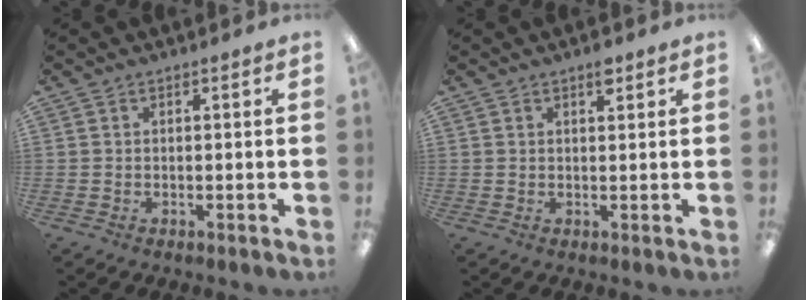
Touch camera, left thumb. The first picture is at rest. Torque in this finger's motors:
{"motor_torque": [0.67, 0.19, 0.87, -0.49, 0.04]}